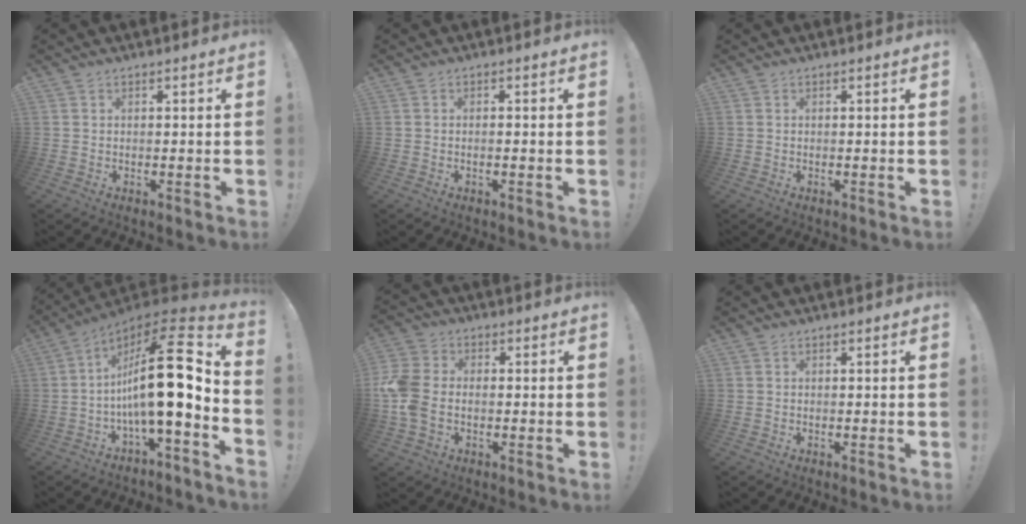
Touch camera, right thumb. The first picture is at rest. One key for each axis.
{"total": 1.0, "fx": -0.6, "fy": 0.0, "fz": 0.8, "tx": -0.014, "ty": 0.001, "tz": -0.011}
{"total": 0.0}
{"total": 21.6, "fx": 0.2, "fy": 5.3, "fz": 20.9, "tx": -0.341, "ty": -0.015, "tz": -0.005}
{"total": 10.9, "fx": -1.5, "fy": 7.9, "fz": 7.4, "tx": -0.164, "ty": 0.004, "tz": -0.028}
{"total": 0.0}